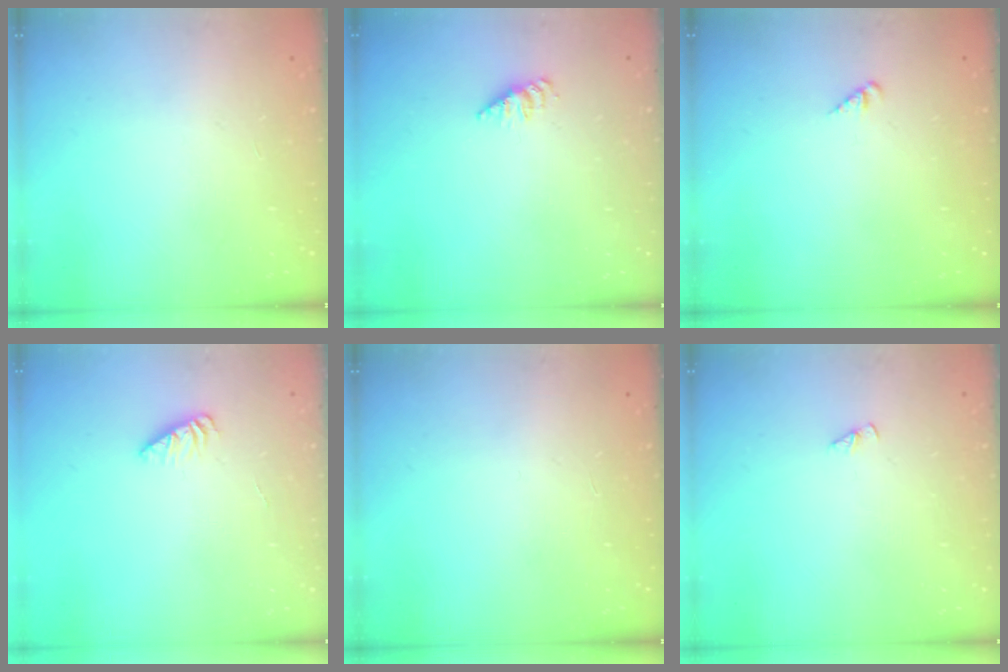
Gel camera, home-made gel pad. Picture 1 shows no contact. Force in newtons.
{"total": 2.6, "press": 2.6, "slide": 0.4}
{"total": 1.4, "press": 1.4, "slide": 0.3}
{"total": 1.8, "press": 1.7, "slide": 0.2}
{"total": 0.0}
{"total": 0.8, "press": 0.8, "slide": 0.1}